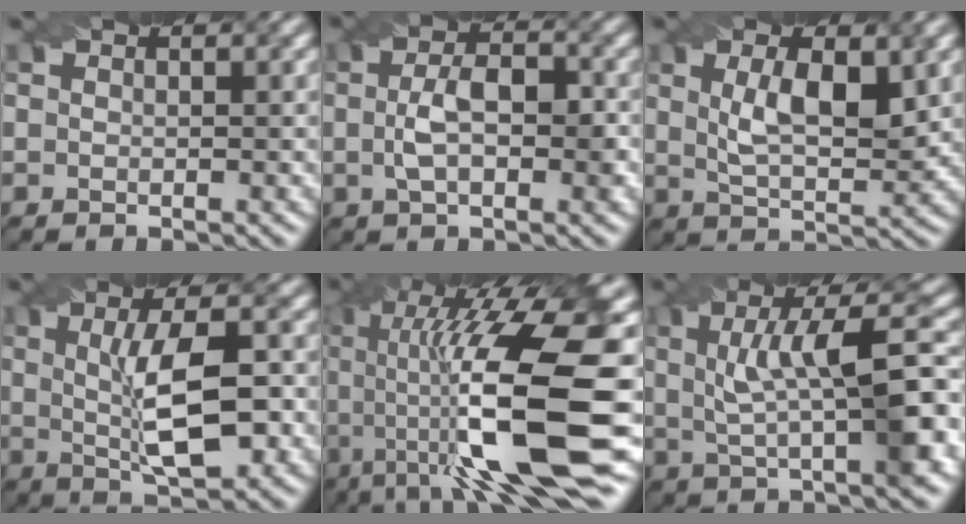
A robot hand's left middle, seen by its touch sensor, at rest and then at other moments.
{"total": 4.8, "force": [-0.2, 2.2, 4.2], "torque": [-0.079, 0.002, -0.003]}
{"total": 5.8, "force": [1.6, 2.3, 5.1], "torque": [-0.099, -0.003, 0.032]}
{"total": 7.6, "force": [0.2, 2.2, 7.3], "torque": [-0.119, 0.006, 0.004]}
{"total": 16.1, "force": [-1.4, 4.3, 15.5], "torque": [-0.253, 0.018, -0.024]}
{"total": 8.9, "force": [1.4, 2.2, 8.5], "torque": [-0.130, 0.011, 0.025]}